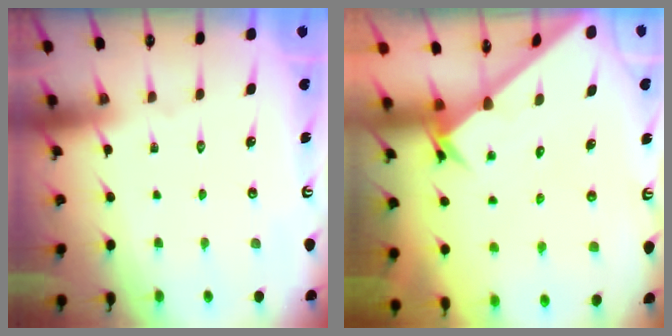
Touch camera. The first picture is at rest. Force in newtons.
{"total": 2.4, "press": 2.4, "slide": 0.2}